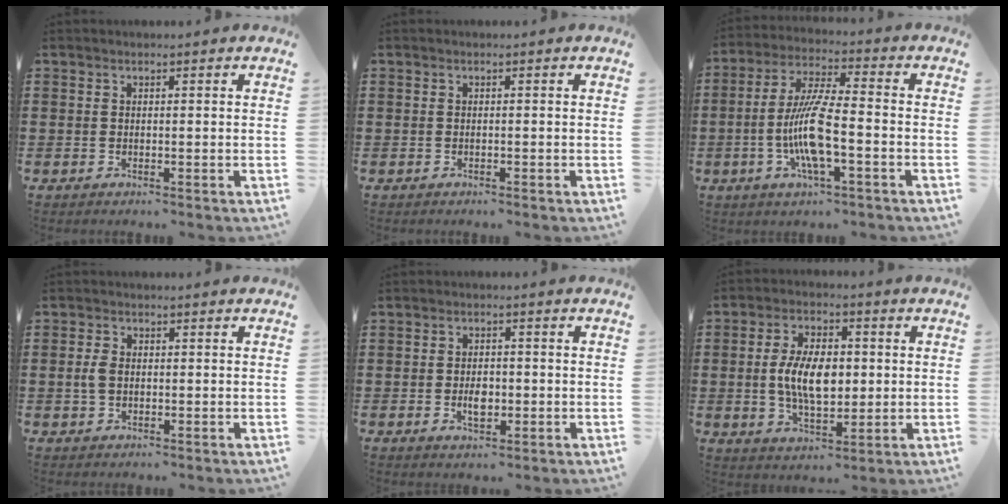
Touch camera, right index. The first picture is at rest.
{"total": 0.0}
{"total": 9.9, "force": [-2.5, 2.0, 9.4], "torque": [-0.212, -0.017, -0.056]}
{"total": 2.6, "force": [0.0, 1.7, 2.0], "torque": [-0.049, 0.004, -0.003]}
{"total": 3.5, "force": [-0.6, 1.9, 2.8], "torque": [-0.046, 0.000, -0.013]}
{"total": 8.9, "force": [0.1, 4.6, 7.6], "torque": [-0.154, 0.004, -0.005]}